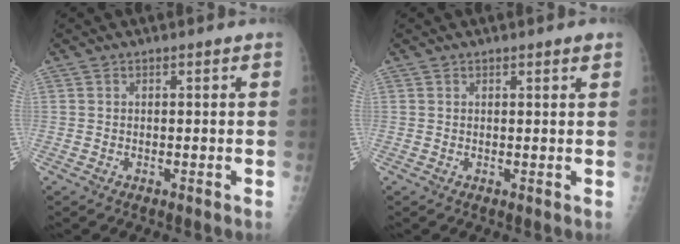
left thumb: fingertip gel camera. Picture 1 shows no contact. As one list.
[{"total": 1.0, "force": [0.7, 0.3, 0.5], "torque": [-0.003, -0.004, 0.010]}]